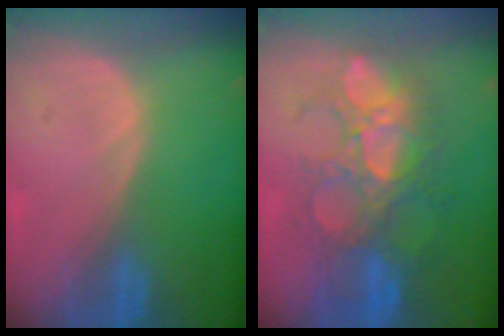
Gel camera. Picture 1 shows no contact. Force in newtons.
{"total": 9.9, "press": 9.4, "slide": 2.9}